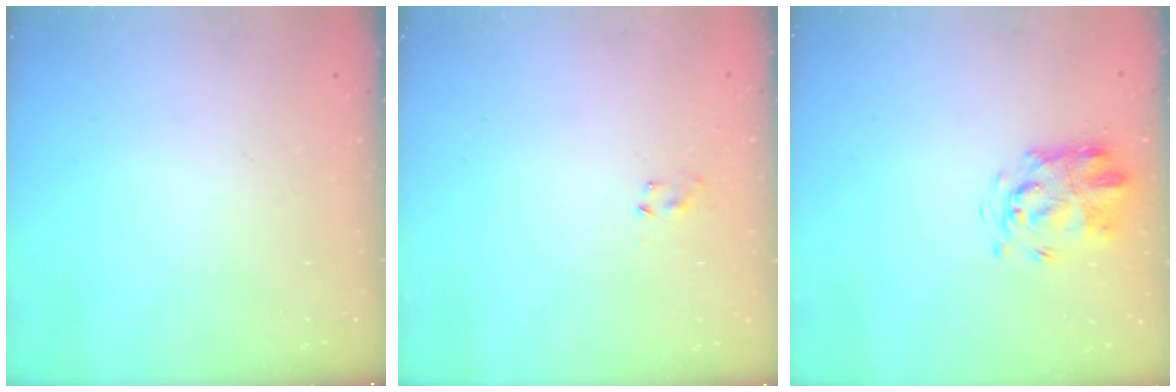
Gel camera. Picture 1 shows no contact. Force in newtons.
{"total": 3.6, "press": 3.4, "slide": 1.4}
{"total": 3.4, "press": 3.2, "slide": 1.2}